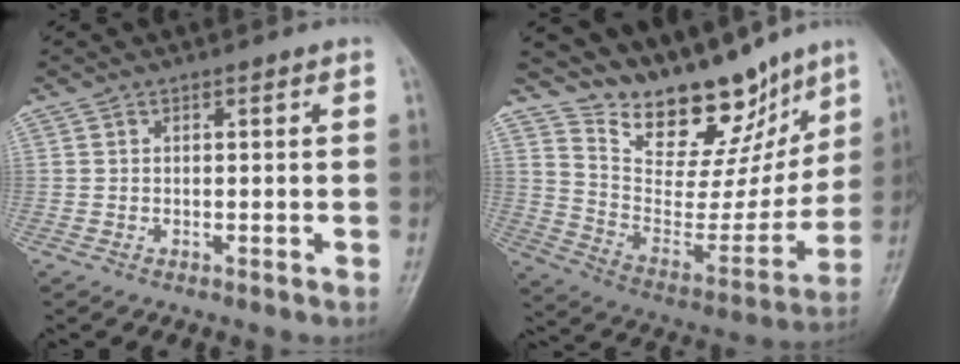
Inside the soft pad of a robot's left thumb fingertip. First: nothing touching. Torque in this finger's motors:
{"motor_torque": [0.97, -0.57, 1.35, -1.18, 0.01]}